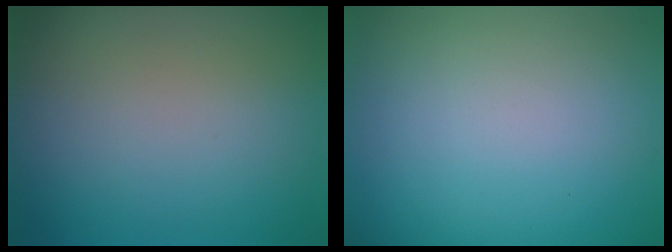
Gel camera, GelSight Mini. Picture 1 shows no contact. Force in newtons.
{"total": 0.0}